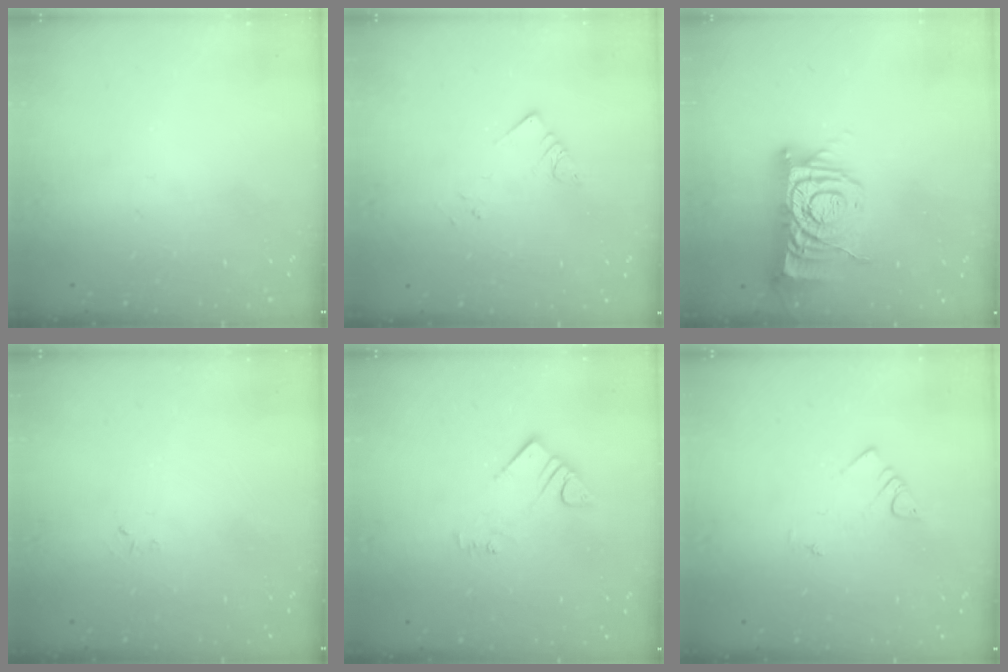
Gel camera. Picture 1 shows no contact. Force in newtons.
{"total": 3.3, "press": 3.3, "slide": 0.2}
{"total": 11.5, "press": 11.4, "slide": 1.4}
{"total": 2.6, "press": 2.6, "slide": 0.4}
{"total": 3.7, "press": 3.7, "slide": 0.3}
{"total": 2.1, "press": 2.1, "slide": 0.4}